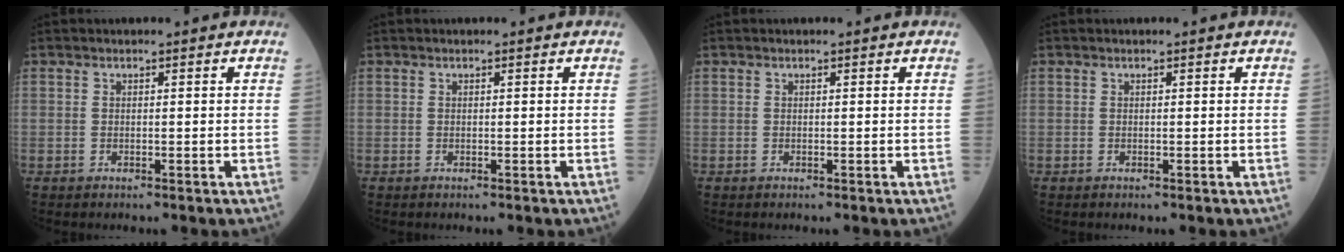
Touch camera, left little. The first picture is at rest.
{"total": 0.0}
{"total": 0.0}
{"total": 0.0}